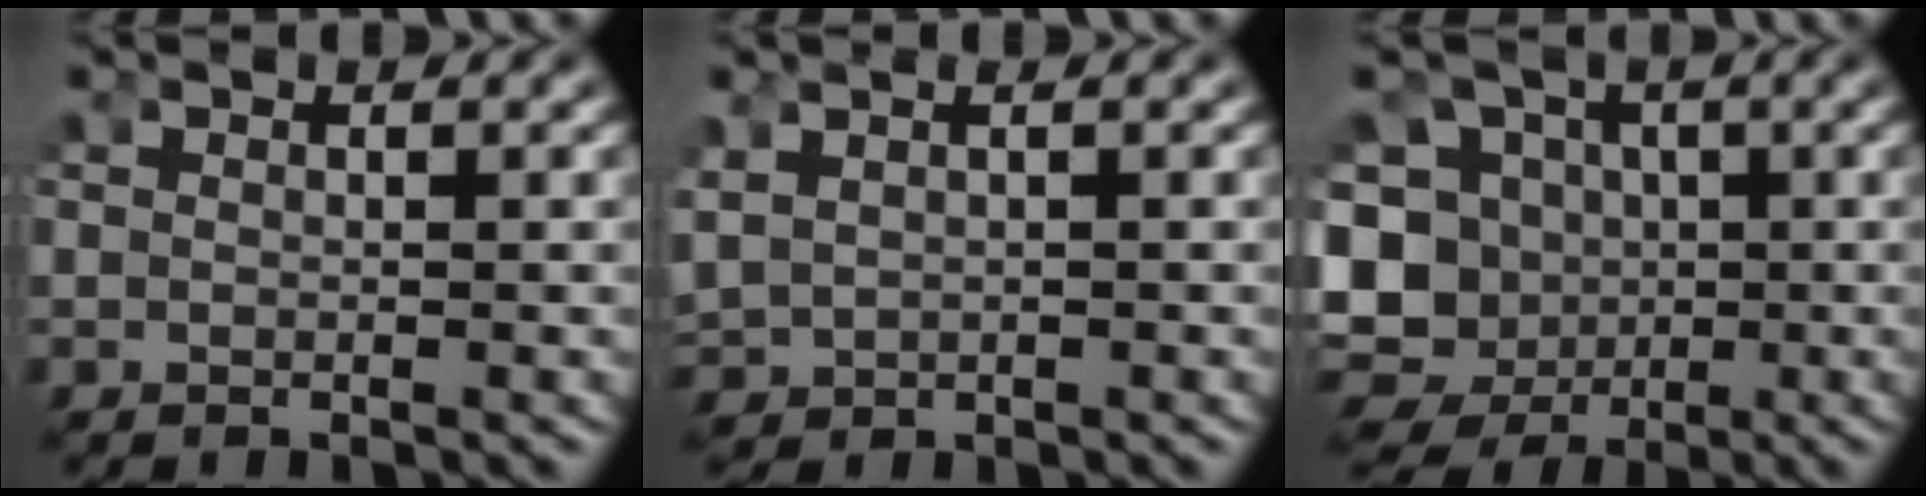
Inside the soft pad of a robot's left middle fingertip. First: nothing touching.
{"total": 2.3, "force": [0.3, 2.0, 1.1], "torque": [-0.044, -0.003, 0.014]}
{"total": 14.7, "force": [-2.4, 13.4, 5.7], "torque": [-0.140, -0.049, -0.039]}